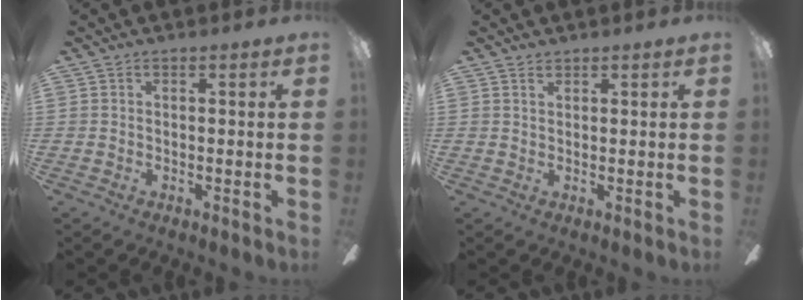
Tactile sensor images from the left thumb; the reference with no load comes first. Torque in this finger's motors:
{"motor_torque": [-0.10, 0.27, 0.03, -0.02, 0.02]}